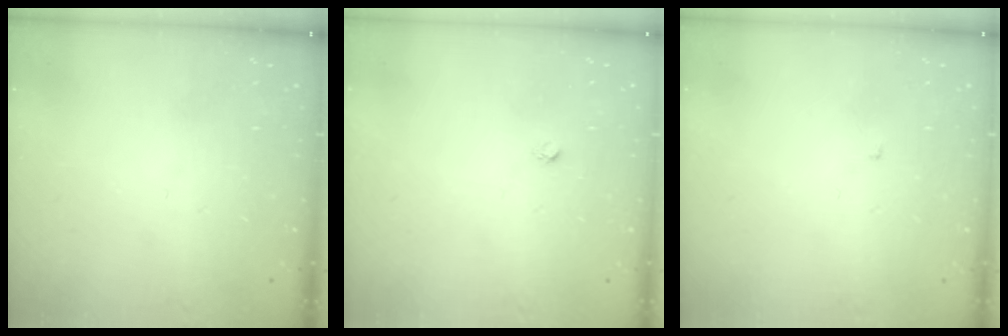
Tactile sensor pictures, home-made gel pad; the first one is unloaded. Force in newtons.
{"total": 1.6, "press": 1.5, "slide": 0.1}
{"total": 1.8, "press": 1.8, "slide": 0.2}